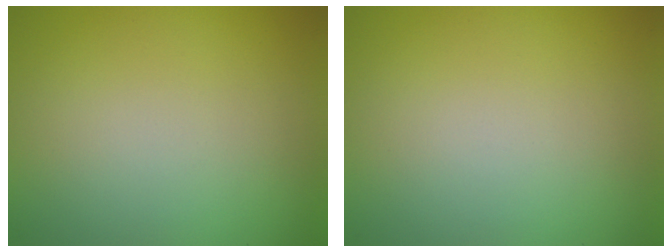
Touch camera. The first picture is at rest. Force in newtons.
{"total": 0.0}